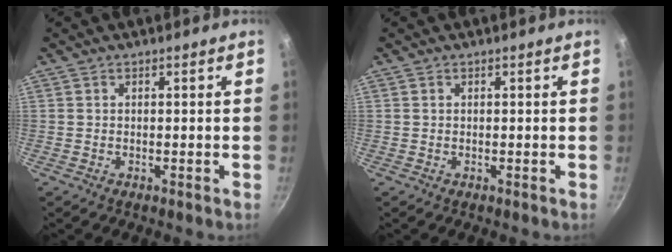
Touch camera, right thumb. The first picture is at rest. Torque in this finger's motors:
{"motor_torque": [-0.15, 0.40, -0.02, -0.79, 0.04]}